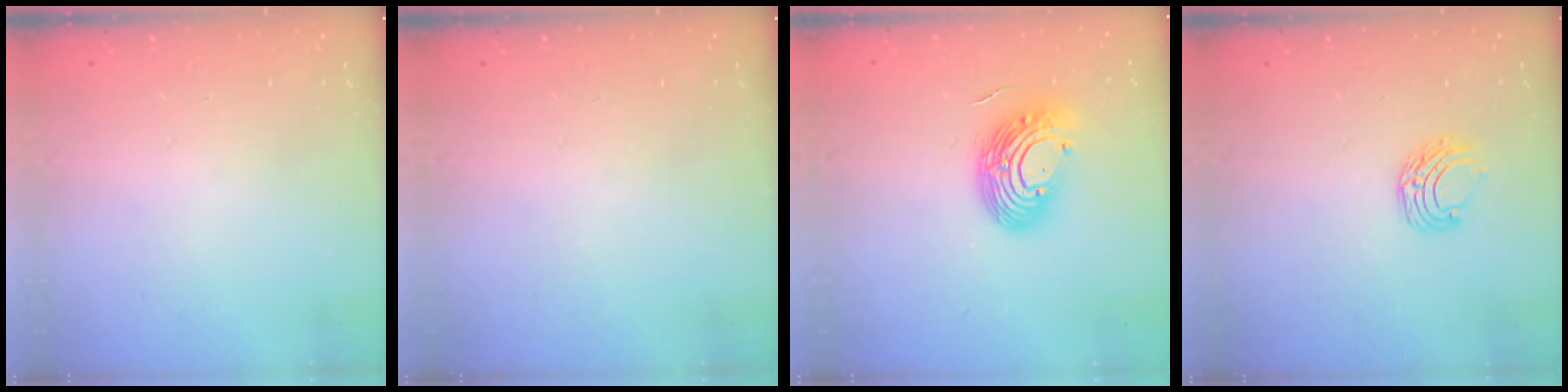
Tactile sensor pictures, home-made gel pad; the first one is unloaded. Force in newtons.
{"total": 0.0}
{"total": 12.8, "press": 12.6, "slide": 2.2}
{"total": 6.7, "press": 6.7, "slide": 0.7}